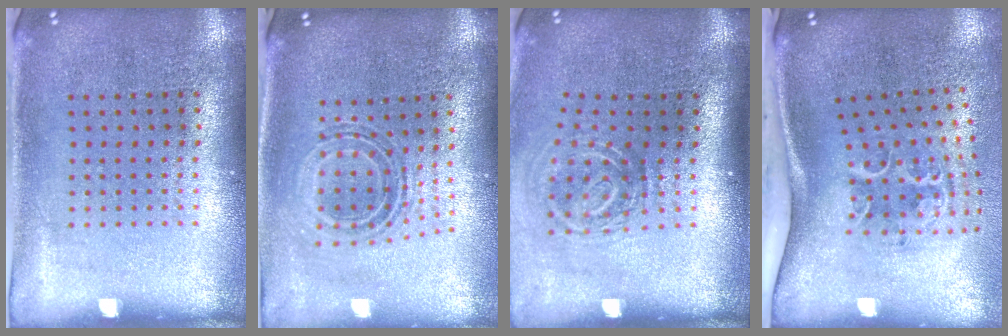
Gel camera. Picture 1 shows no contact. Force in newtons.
{"total": 0.7, "press": 0.7, "slide": 0.3}
{"total": 1.9, "press": 1.2, "slide": 1.5}
{"total": 2.2, "press": 1.4, "slide": 1.7}